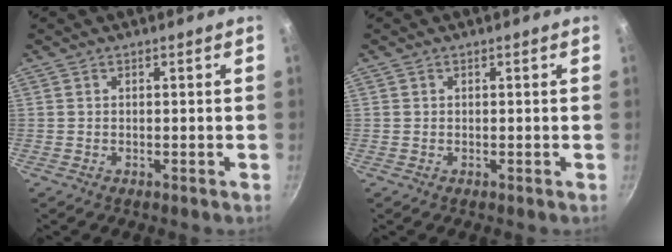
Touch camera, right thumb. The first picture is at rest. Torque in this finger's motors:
{"motor_torque": [-0.05, -0.22, -0.50, 0.10, 0.05]}